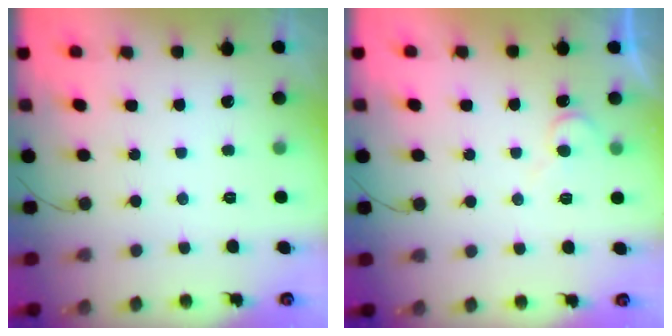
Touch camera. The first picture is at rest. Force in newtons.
{"total": 5.8, "press": 5.8, "slide": 0.8}